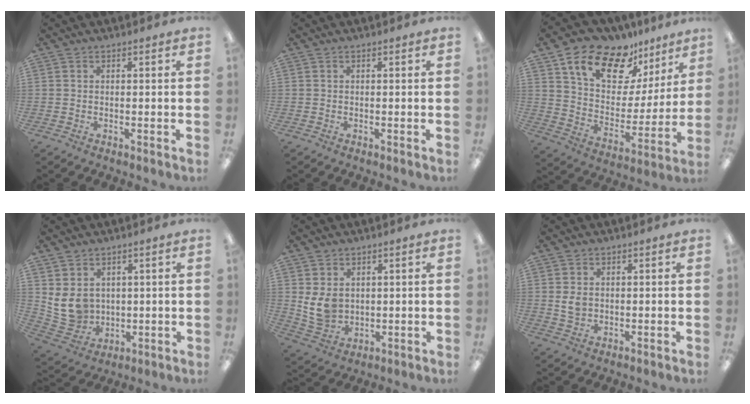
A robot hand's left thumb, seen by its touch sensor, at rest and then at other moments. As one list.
[{"total": 0.0}, {"total": 16.7, "force": [12.2, 8.7, 7.3], "torque": [-0.141, -0.078, 0.220]}, {"total": 8.5, "force": [2.4, 7.3, 3.5], "torque": [-0.093, -0.011, 0.051]}, {"total": 7.6, "force": [1.8, 6.2, 4.0], "torque": [-0.094, -0.005, 0.033]}, {"total": 3.5, "force": [0.6, 2.8, 2.1], "torque": [-0.033, 0.002, 0.009]}]